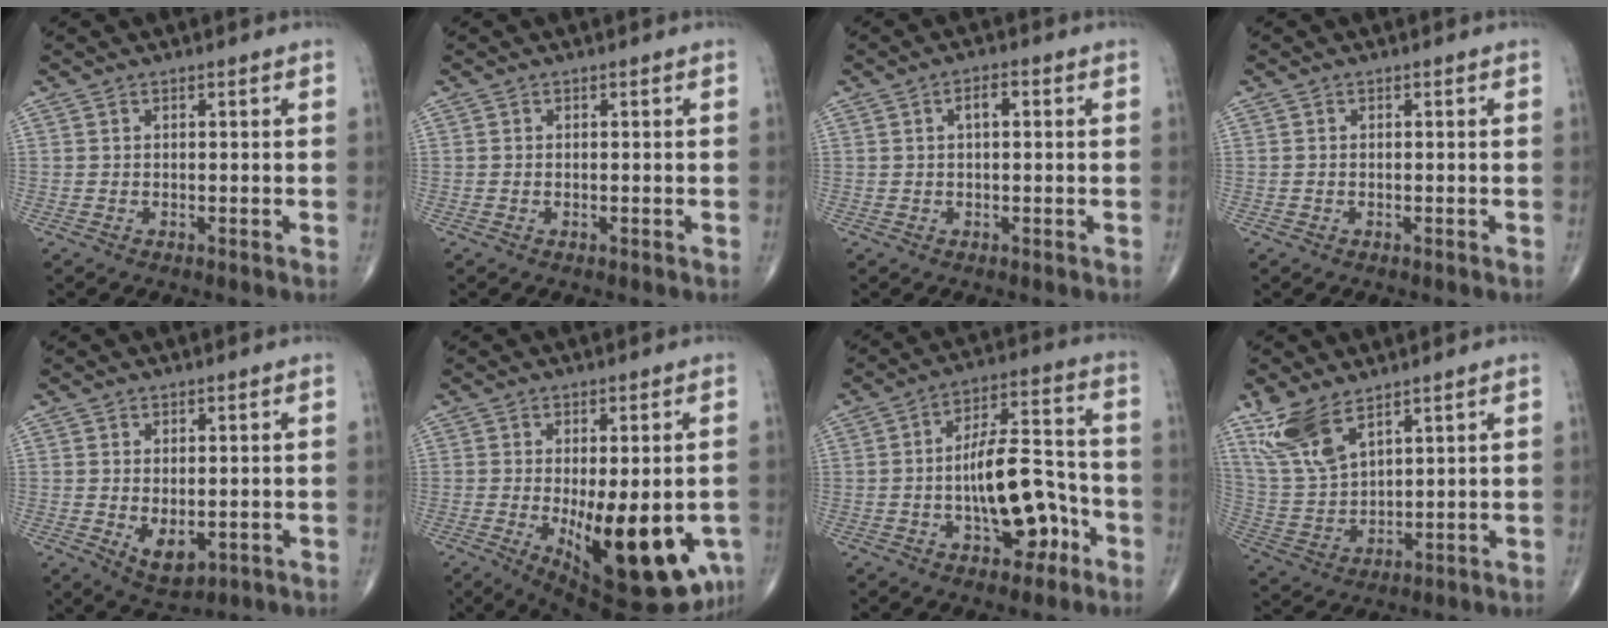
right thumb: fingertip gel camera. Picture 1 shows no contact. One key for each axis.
{"total": 0.0}
{"total": 2.7, "fx": 0.6, "fy": 1.2, "fz": 2.3, "tx": -0.039, "ty": 0.008, "tz": 0.008}
{"total": 0.0}
{"total": 5.7, "fx": -0.9, "fy": 3.2, "fz": 4.6, "tx": -0.068, "ty": -0.013, "tz": -0.001}
{"total": 19.8, "fx": -5.3, "fy": 7.6, "fz": 17.5, "tx": -0.214, "ty": -0.027, "tz": -0.051}
{"total": 14.6, "fx": -4.4, "fy": 7.1, "fz": 11.9, "tx": -0.164, "ty": 0.053, "tz": -0.066}
{"total": 10.9, "fx": 7.3, "fy": 4.5, "fz": 6.7, "tx": -0.139, "ty": -0.024, "tz": 0.162}